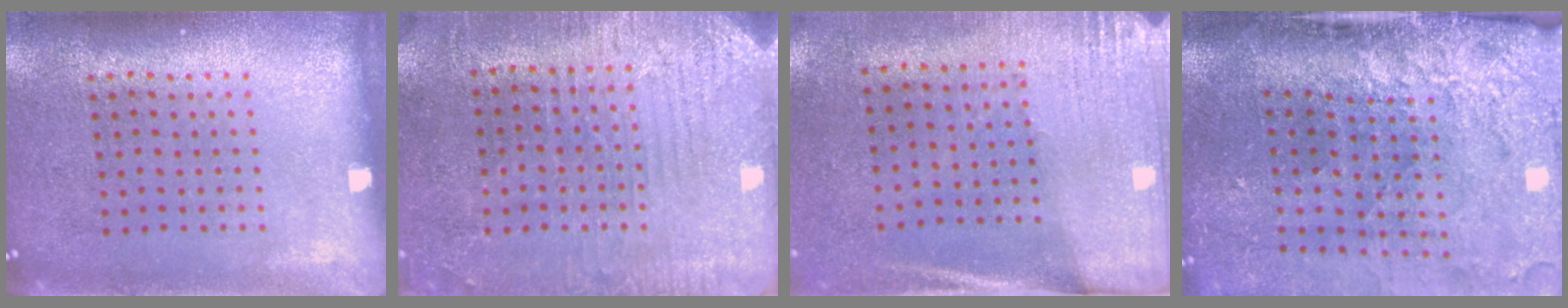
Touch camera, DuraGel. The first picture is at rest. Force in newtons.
{"total": 2.9, "press": 2.7, "slide": 0.9}
{"total": 2.7, "press": 2.4, "slide": 1.2}
{"total": 4.6, "press": 3.5, "slide": 3.0}